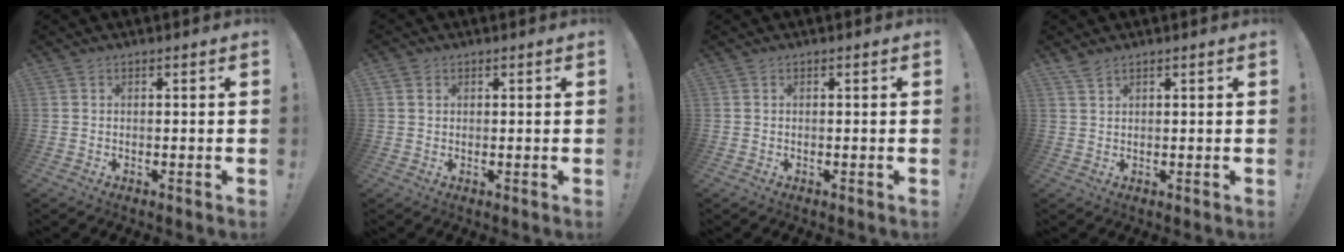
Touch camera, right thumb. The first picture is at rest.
{"total": 1.5, "force": [0.7, 1.2, 0.3], "torque": [0.001, -0.001, 0.013]}
{"total": 0.0}
{"total": 2.5, "force": [2.0, 0.8, 1.2], "torque": [-0.018, -0.010, 0.037]}